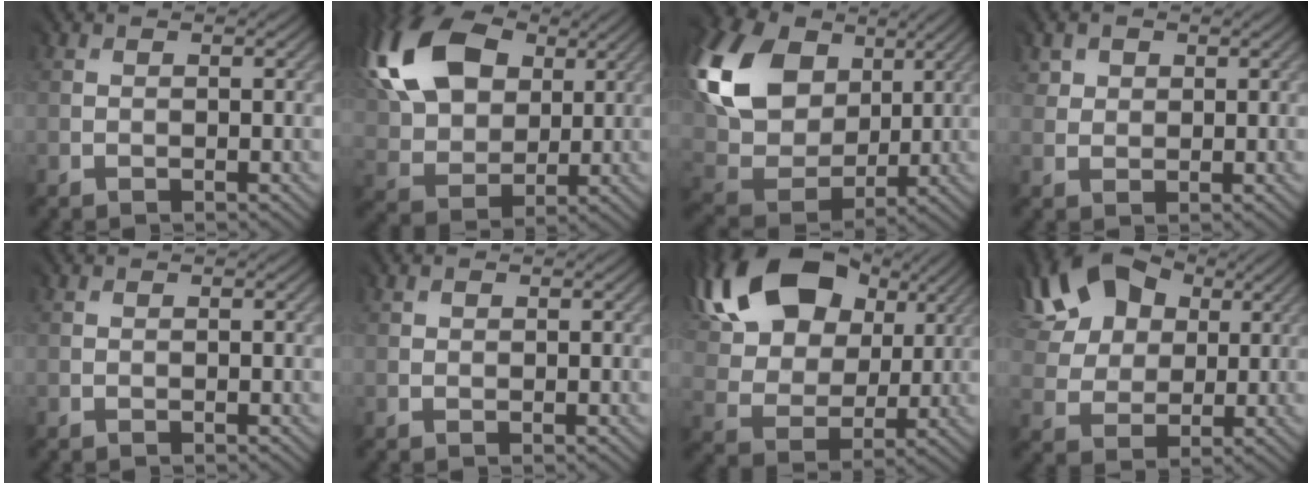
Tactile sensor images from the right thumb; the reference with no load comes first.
{"total": 16.9, "force": [7.0, 11.3, 10.4], "torque": [-0.257, 0.051, 0.121]}
{"total": 16.4, "force": [6.9, 12.0, 8.8], "torque": [-0.247, 0.033, 0.140]}
{"total": 3.1, "force": [2.3, 2.1, -0.2], "torque": [-0.005, 0.000, 0.040]}
{"total": 0.0}
{"total": 1.2, "force": [0.8, 0.8, 0.3], "torque": [0.003, 0.000, 0.016]}
{"total": 19.5, "force": [10.4, 11.9, 11.4], "torque": [-0.261, 0.067, 0.157]}
{"total": 13.0, "force": [6.8, 8.5, 7.0], "torque": [-0.167, 0.038, 0.105]}